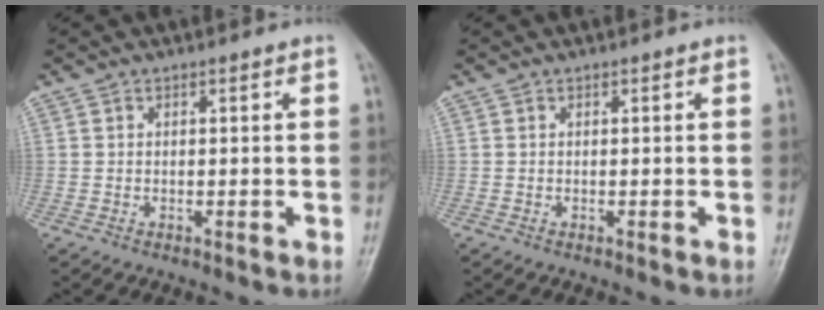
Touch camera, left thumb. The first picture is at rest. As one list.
[{"total": 0.0}]